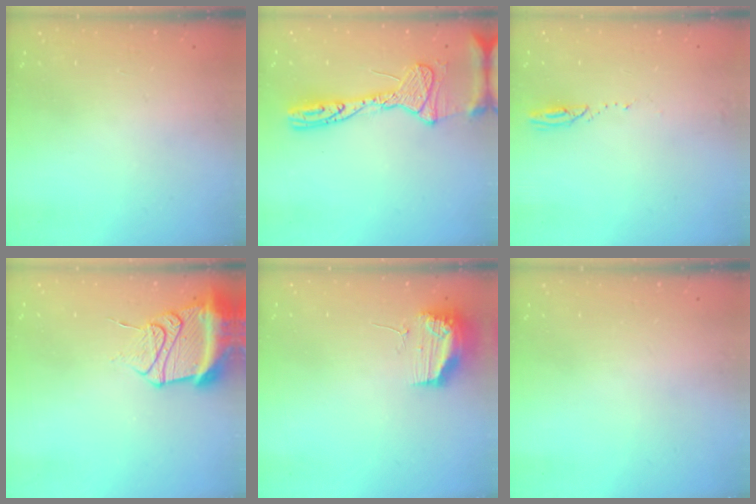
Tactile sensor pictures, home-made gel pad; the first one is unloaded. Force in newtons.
{"total": 17.6, "press": 17.5, "slide": 1.7}
{"total": 2.3, "press": 2.3, "slide": 0.3}
{"total": 14.5, "press": 14.4, "slide": 1.4}
{"total": 19.1, "press": 13.1, "slide": 13.9}
{"total": 0.0}